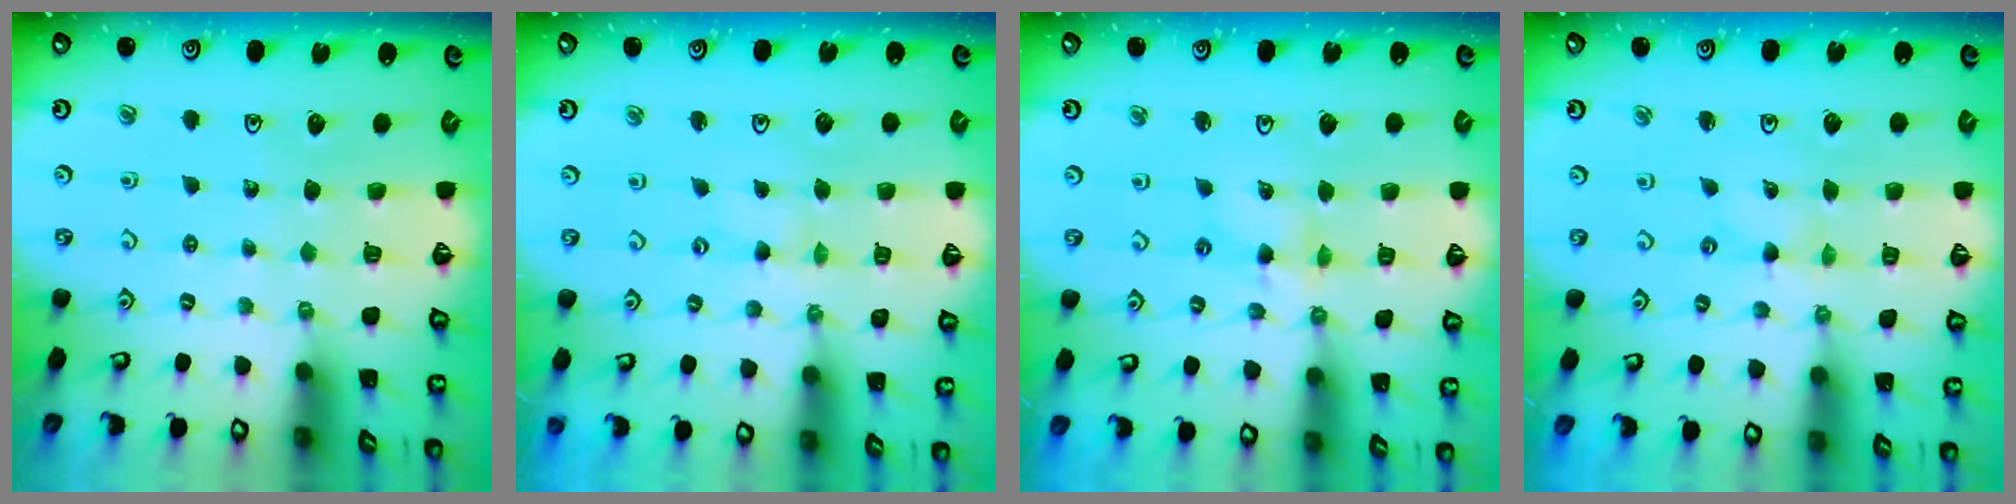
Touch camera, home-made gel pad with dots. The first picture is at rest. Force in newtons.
{"total": 0.0}
{"total": 2.7, "press": 2.7, "slide": 0.2}
{"total": 0.0}